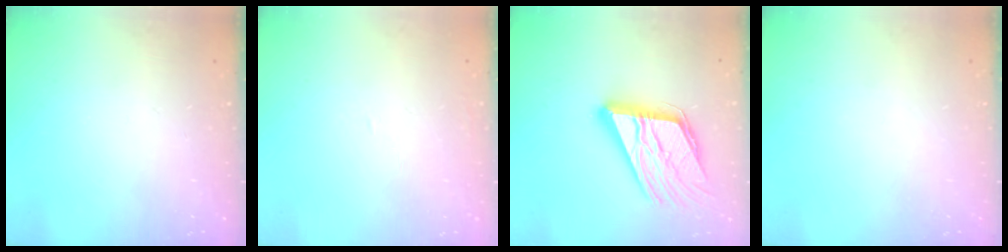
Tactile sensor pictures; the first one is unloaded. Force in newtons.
{"total": 0.9, "press": 0.9, "slide": 0.1}
{"total": 20.2, "press": 20.1, "slide": 2.1}
{"total": 0.0}